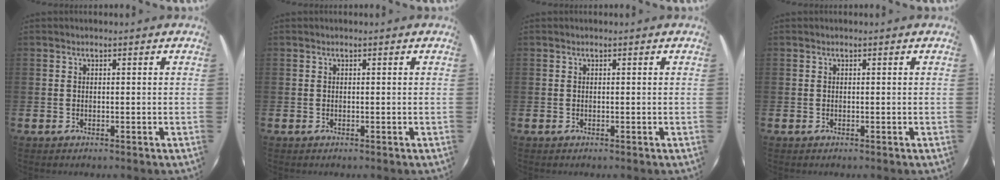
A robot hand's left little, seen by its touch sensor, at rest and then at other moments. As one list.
[{"total": 0.0}, {"total": 0.0}, {"total": 0.0}]